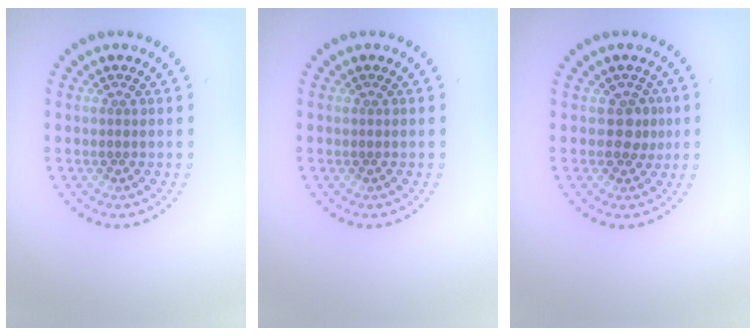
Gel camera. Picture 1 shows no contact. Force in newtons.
{"total": 0.0}
{"total": 1.8, "press": 1.5, "slide": 1.0}